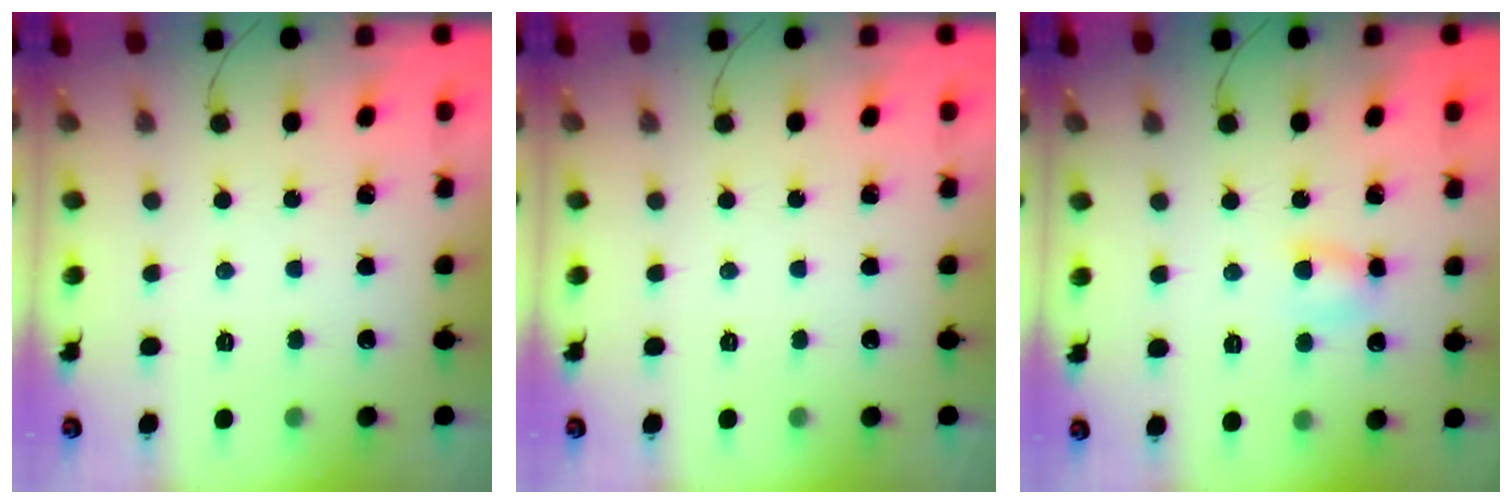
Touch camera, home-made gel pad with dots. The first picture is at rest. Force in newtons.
{"total": 0.0}
{"total": 4.7, "press": 4.6, "slide": 0.8}